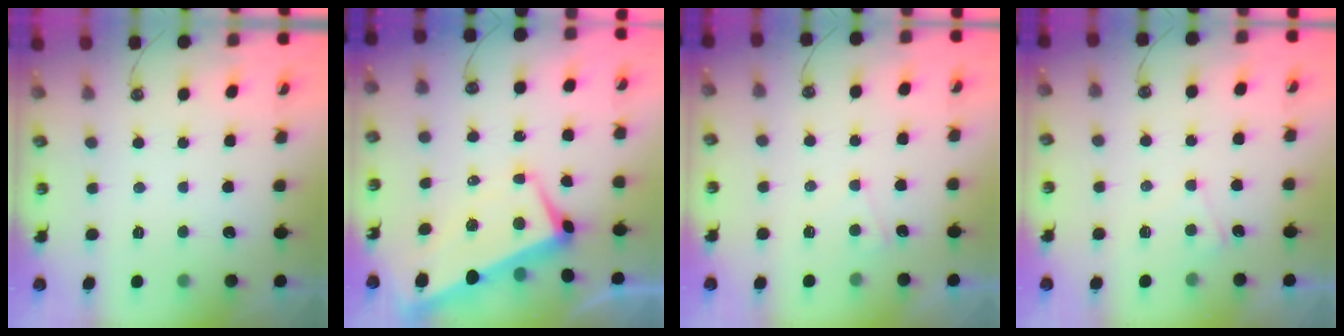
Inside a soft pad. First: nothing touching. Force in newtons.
{"total": 1.4, "press": 1.0, "slide": 0.9}
{"total": 2.4, "press": 2.4, "slide": 0.3}
{"total": 3.6, "press": 3.6, "slide": 0.3}